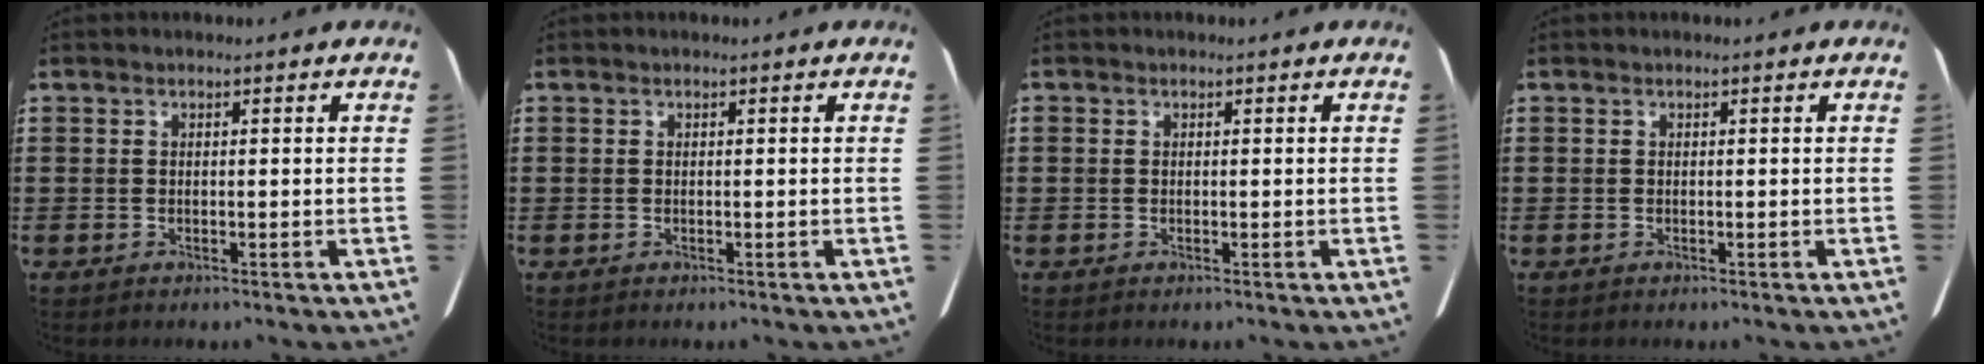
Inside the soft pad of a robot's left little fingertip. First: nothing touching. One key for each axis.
{"total": 0.0}
{"total": 0.0}
{"total": 0.0}